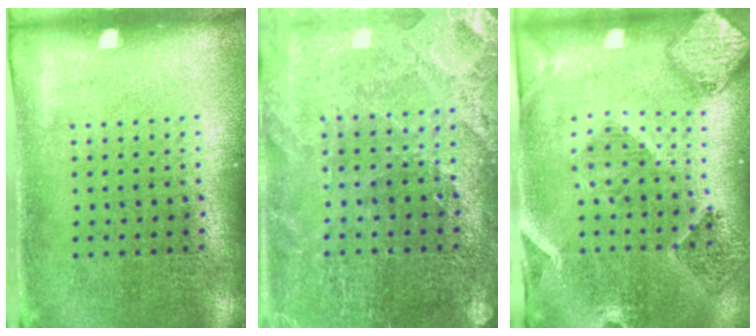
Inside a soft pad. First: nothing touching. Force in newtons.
{"total": 1.0, "press": 1.0, "slide": 0.1}
{"total": 1.5, "press": 1.5, "slide": 0.3}